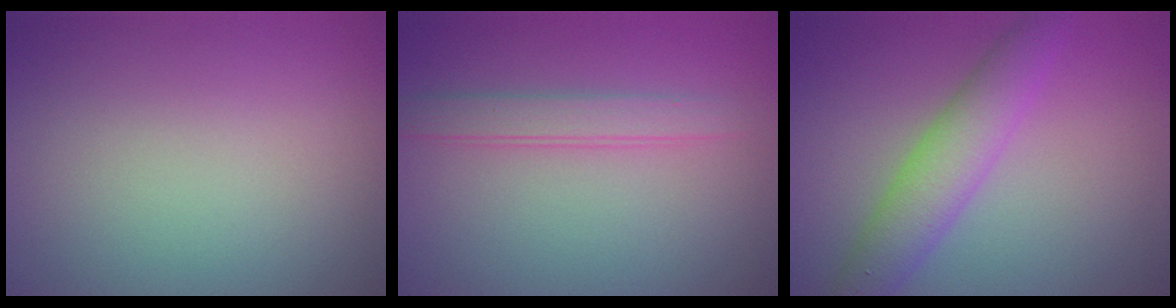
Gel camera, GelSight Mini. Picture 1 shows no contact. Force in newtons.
{"total": 2.2, "press": 2.2, "slide": 0.1}
{"total": 4.6, "press": 4.6, "slide": 0.1}